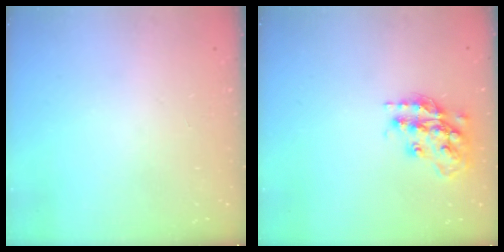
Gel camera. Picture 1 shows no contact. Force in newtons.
{"total": 16.8, "press": 16.8, "slide": 1.1}